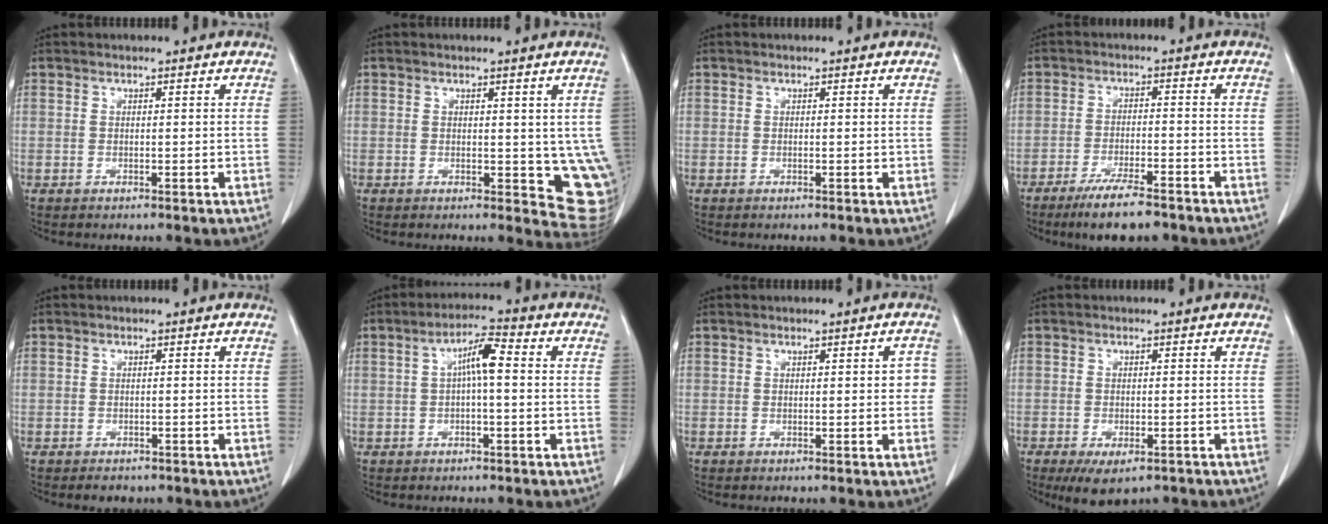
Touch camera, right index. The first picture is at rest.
{"total": 7.9, "force": [0.7, 4.0, 6.8], "torque": [-0.062, -0.017, 0.009]}
{"total": 0.0}
{"total": 8.9, "force": [-6.8, 1.5, 5.5], "torque": [-0.090, -0.018, -0.110]}
{"total": 1.9, "force": [-1.3, 1.3, 0.4], "torque": [-0.009, 0.001, -0.015]}
{"total": 5.2, "force": [0.5, 0.9, 5.1], "torque": [-0.090, 0.016, 0.006]}
{"total": 2.0, "force": [0.1, 0.9, 1.7], "torque": [-0.007, 0.007, 0.000]}
{"total": 6.0, "force": [-4.1, 2.6, 3.6], "torque": [-0.056, -0.008, -0.060]}